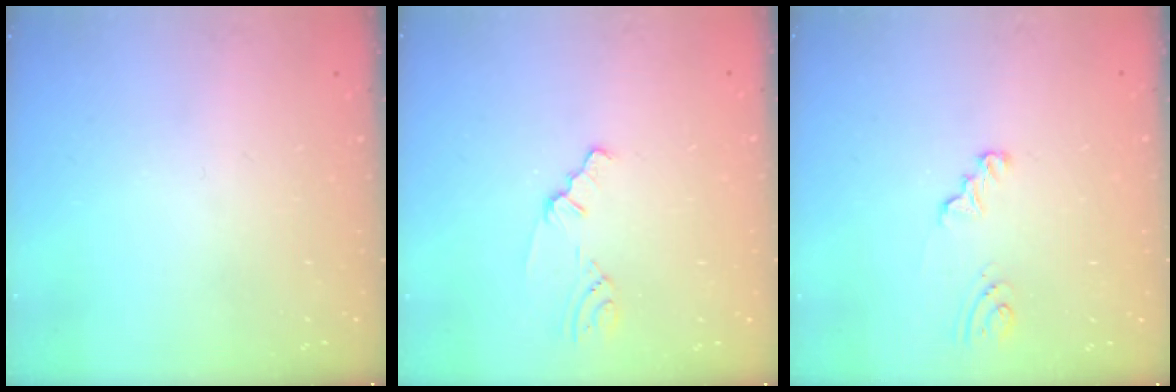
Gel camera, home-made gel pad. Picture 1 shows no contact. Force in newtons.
{"total": 0.8, "press": 0.8, "slide": 0.1}
{"total": 2.5, "press": 2.5, "slide": 0.3}